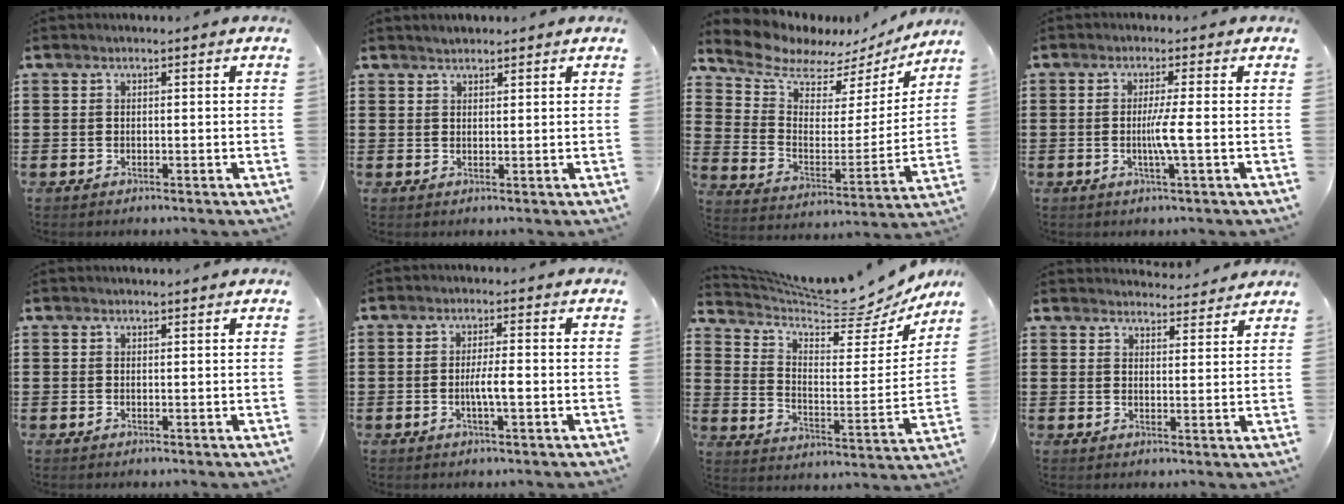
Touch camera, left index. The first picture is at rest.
{"total": 1.4, "force": [1.4, 0.2, 0.1], "torque": [-0.004, 0.003, 0.026]}
{"total": 7.3, "force": [6.6, 2.8, 1.3], "torque": [-0.071, -0.047, 0.115]}
{"total": 3.9, "force": [-0.5, -0.5, 3.9], "torque": [-0.069, -0.007, -0.014]}
{"total": 0.7, "force": [0.6, 0.0, 0.2], "torque": [-0.005, -0.001, 0.013]}
{"total": 3.3, "force": [-0.6, 0.4, 3.3], "torque": [-0.064, -0.003, -0.015]}
{"total": 7.8, "force": [7.3, 1.3, 2.5], "torque": [-0.070, -0.062, 0.120]}
{"total": 3.6, "force": [3.6, 0.2, 0.2], "torque": [-0.005, -0.021, 0.064]}